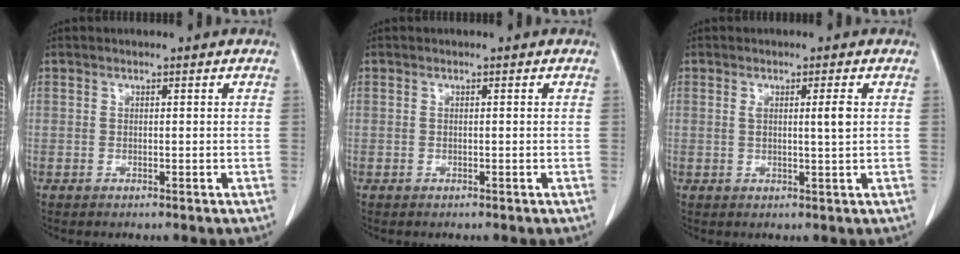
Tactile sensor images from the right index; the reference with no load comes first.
{"total": 0.0}
{"total": 2.8, "force": [0.6, -0.2, 2.7], "torque": [-0.046, -0.003, 0.010]}